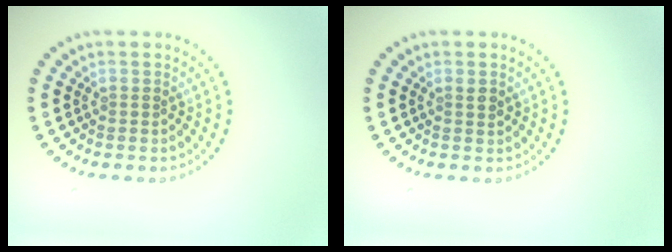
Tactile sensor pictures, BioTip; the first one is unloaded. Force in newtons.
{"total": 0.8, "press": 0.7, "slide": 0.4}